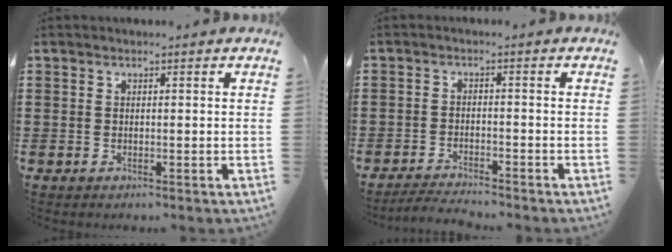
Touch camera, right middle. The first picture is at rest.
{"total": 3.0, "force": [-2.9, 0.1, 0.4], "torque": [-0.010, 0.001, -0.061]}